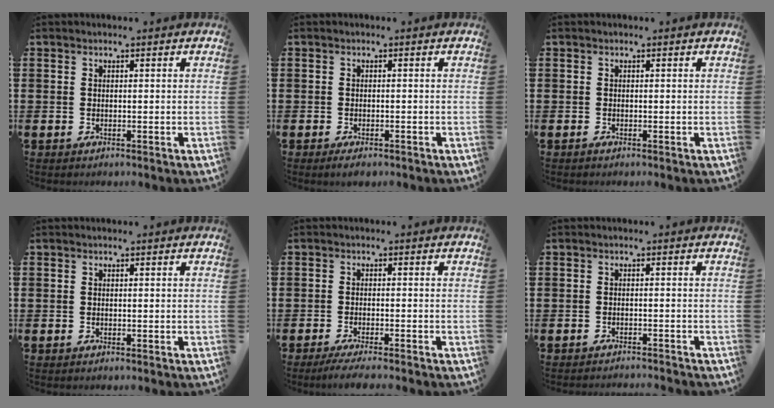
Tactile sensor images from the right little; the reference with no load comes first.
{"total": 1.0, "force": [-0.6, 0.4, 0.8], "torque": [-0.007, -0.005, -0.014]}
{"total": 0.0}
{"total": 0.0}
{"total": 1.9, "force": [-1.5, 0.0, 1.2], "torque": [-0.019, 0.001, -0.028]}
{"total": 1.1, "force": [-1.0, -0.3, -0.1], "torque": [0.001, 0.002, -0.022]}